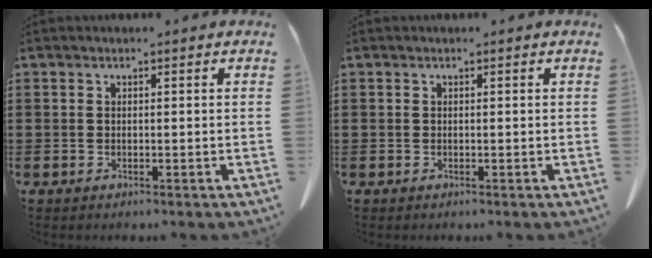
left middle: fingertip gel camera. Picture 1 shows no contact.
{"total": 0.0}